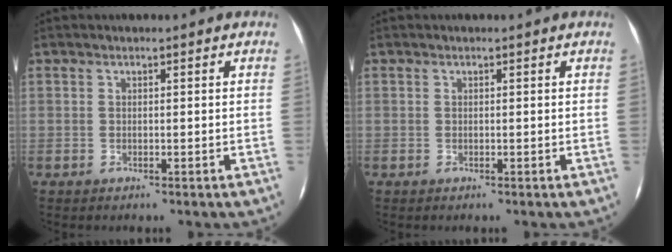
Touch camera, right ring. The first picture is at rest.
{"total": 0.0}